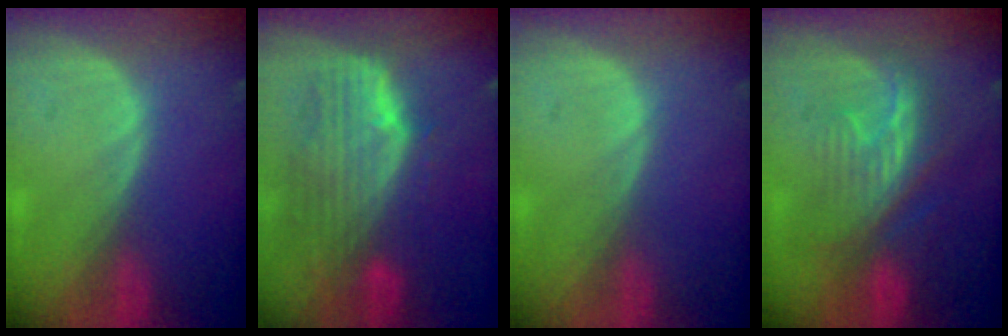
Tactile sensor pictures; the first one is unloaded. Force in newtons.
{"total": 10.2, "press": 8.9, "slide": 5.0}
{"total": 0.0}
{"total": 8.4, "press": 8.1, "slide": 1.9}